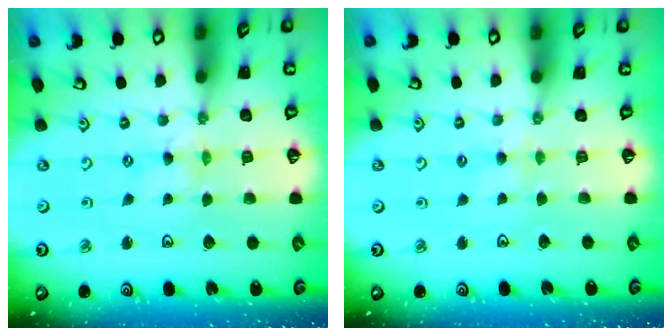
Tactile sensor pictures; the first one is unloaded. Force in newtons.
{"total": 2.8, "press": 2.8, "slide": 0.3}